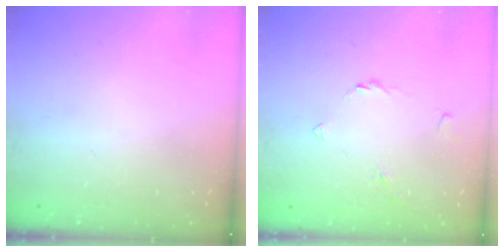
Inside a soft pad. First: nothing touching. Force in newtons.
{"total": 2.4, "press": 2.4, "slide": 0.5}